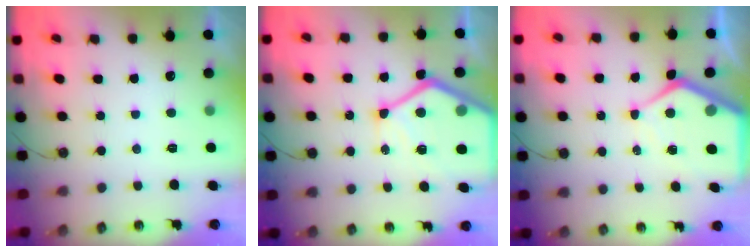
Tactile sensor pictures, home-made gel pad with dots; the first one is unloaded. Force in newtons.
{"total": 18.9, "press": 18.8, "slide": 1.9}
{"total": 11.1, "press": 11.1, "slide": 1.2}